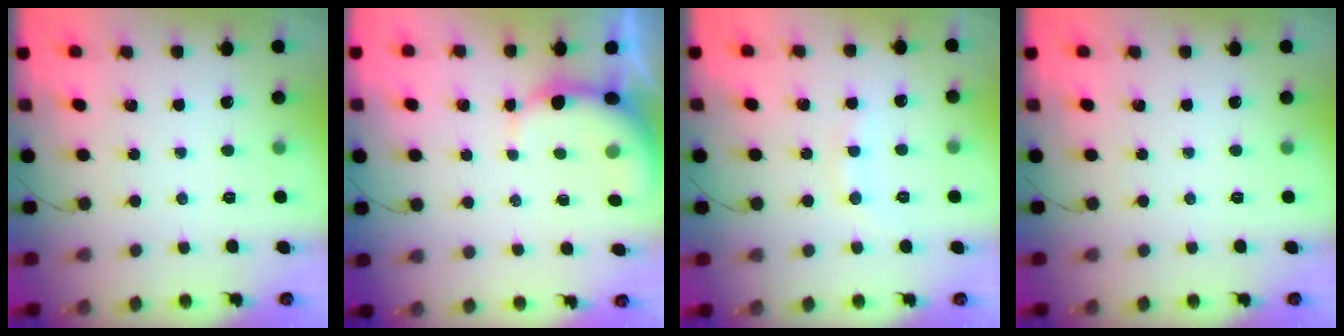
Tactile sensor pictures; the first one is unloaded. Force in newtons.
{"total": 4.1, "press": 4.0, "slide": 0.7}
{"total": 7.4, "press": 7.2, "slide": 1.4}
{"total": 0.0}